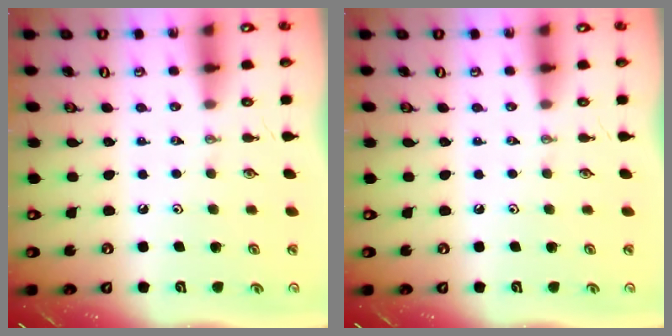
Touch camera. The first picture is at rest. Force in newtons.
{"total": 0.0}